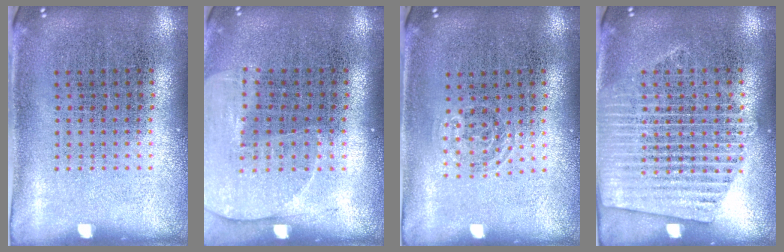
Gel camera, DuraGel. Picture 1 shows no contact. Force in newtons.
{"total": 1.4, "press": 1.3, "slide": 0.5}
{"total": 0.7, "press": 0.5, "slide": 0.5}
{"total": 1.8, "press": 1.7, "slide": 0.3}